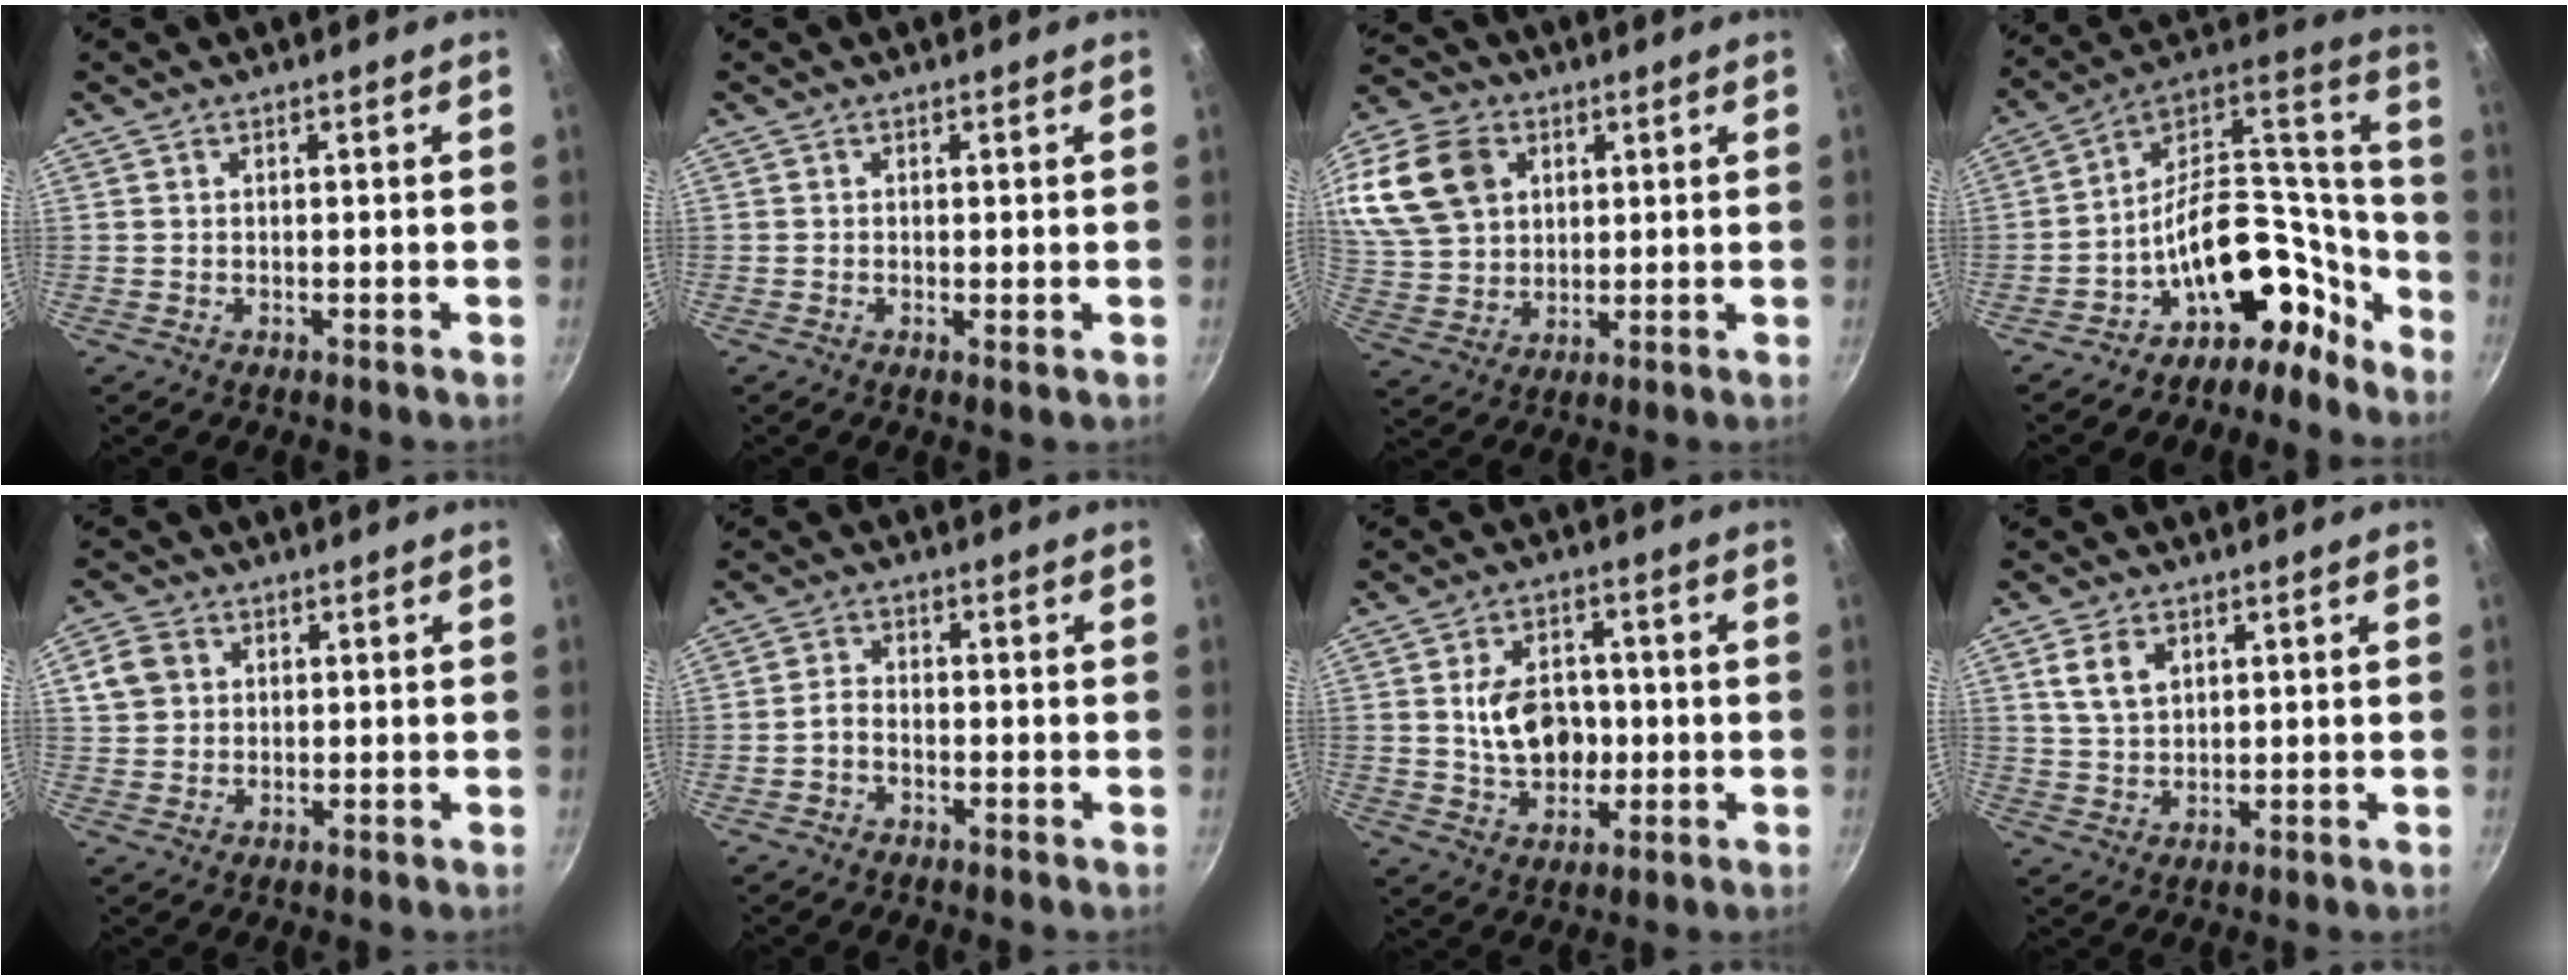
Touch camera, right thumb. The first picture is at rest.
{"total": 0.7, "force": [-0.1, 0.1, 0.7], "torque": [-0.014, -0.005, -0.003]}
{"total": 20.7, "force": [7.4, 15.5, 11.5], "torque": [-0.243, 0.011, 0.145]}
{"total": 20.4, "force": [-12.7, 12.4, 10.1], "torque": [-0.065, 0.144, -0.201]}
{"total": 12.5, "force": [2.8, 11.2, 4.7], "torque": [-0.075, 0.026, 0.043]}
{"total": 2.5, "force": [-1.5, 1.5, 1.4], "torque": [-0.029, 0.020, -0.033]}
{"total": 10.3, "force": [0.0, 7.5, 7.1], "torque": [-0.091, 0.004, 0.002]}
{"total": 5.8, "force": [2.2, 4.1, 3.5], "torque": [-0.052, -0.005, 0.045]}